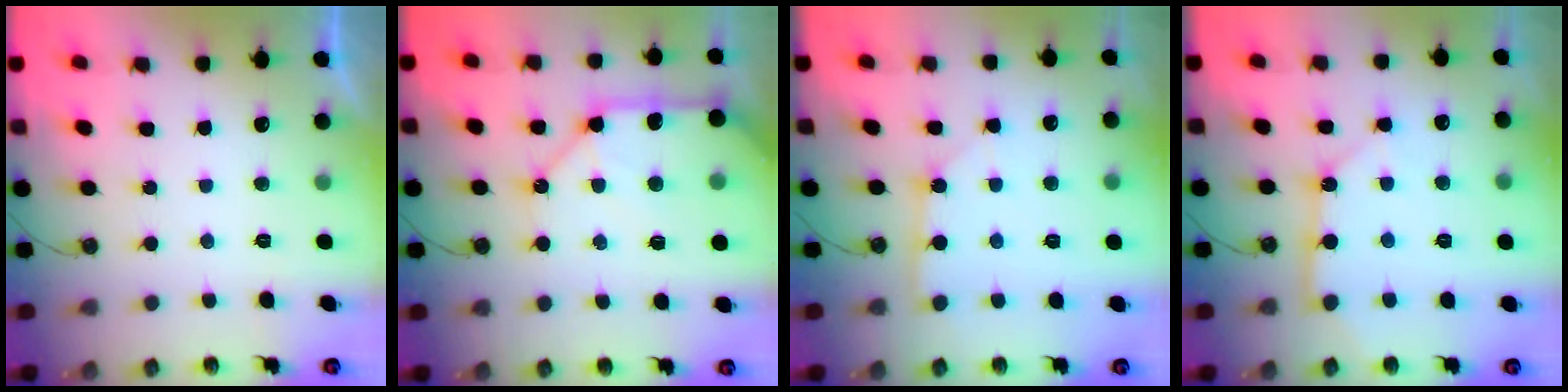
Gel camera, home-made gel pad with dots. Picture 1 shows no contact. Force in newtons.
{"total": 12.9, "press": 12.8, "slide": 1.7}
{"total": 2.3, "press": 2.3, "slide": 0.2}
{"total": 7.6, "press": 7.5, "slide": 0.7}